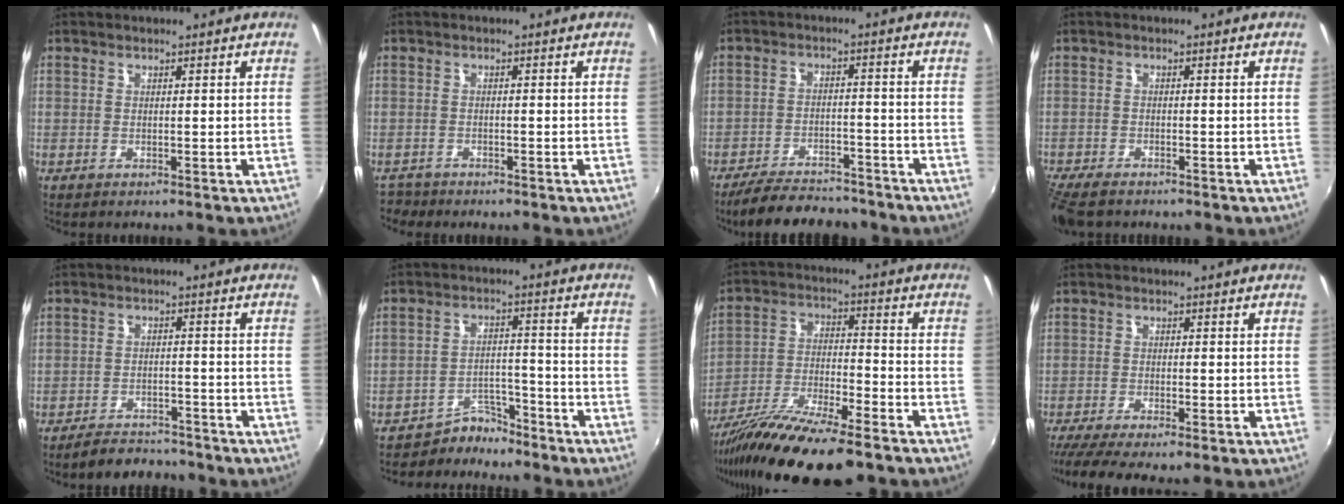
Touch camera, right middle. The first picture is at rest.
{"total": 2.9, "force": [-2.6, 1.3, 0.1], "torque": [-0.013, -0.007, -0.048]}
{"total": 12.5, "force": [-10.9, 3.9, 4.8], "torque": [-0.115, -0.002, -0.160]}
{"total": 6.7, "force": [-5.7, 2.0, 3.0], "torque": [-0.084, -0.037, -0.108]}
{"total": 6.9, "force": [-6.3, 2.2, 1.6], "torque": [-0.050, 0.006, -0.092]}
{"total": 5.3, "force": [-5.0, 1.9, 0.1], "torque": [-0.003, 0.016, -0.083]}
{"total": 16.7, "force": [-12.9, 2.4, 10.4], "torque": [-0.202, -0.042, -0.228]}
{"total": 8.3, "force": [-6.4, 1.1, 5.2], "torque": [-0.116, -0.040, -0.108]}